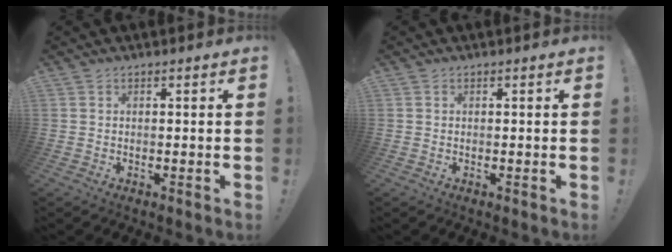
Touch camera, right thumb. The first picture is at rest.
{"total": 0.0}